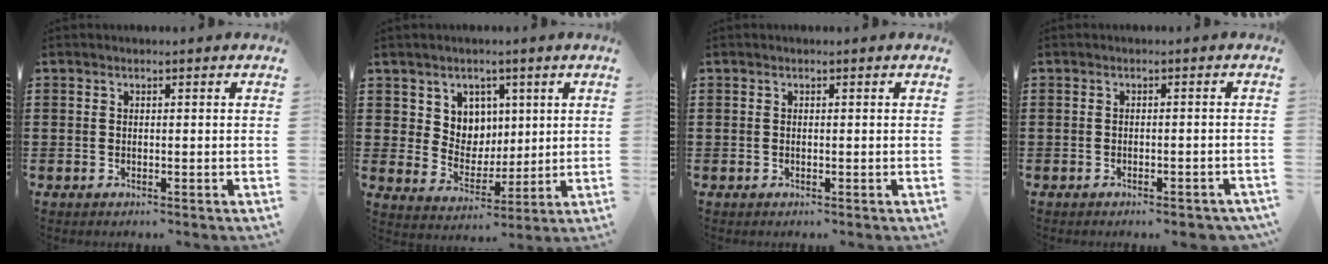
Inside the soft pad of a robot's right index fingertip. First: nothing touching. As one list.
[{"total": 5.9, "force": [2.9, 5.1, 0.4], "torque": [-0.035, -0.004, 0.054]}, {"total": 0.0}, {"total": 1.4, "force": [-1.3, 0.0, 0.7], "torque": [-0.016, -0.002, -0.024]}]